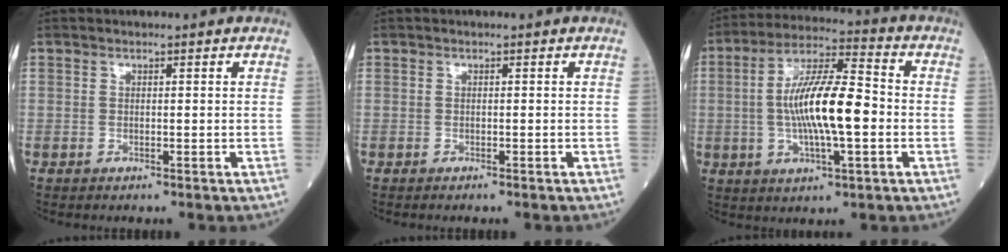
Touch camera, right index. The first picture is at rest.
{"total": 0.5, "force": [-0.5, 0.0, 0.2], "torque": [-0.003, 0.000, -0.009]}
{"total": 13.6, "force": [-1.2, 2.8, 13.2], "torque": [-0.248, 0.011, -0.022]}